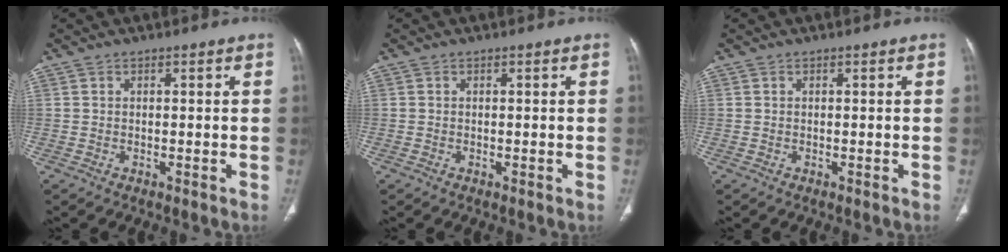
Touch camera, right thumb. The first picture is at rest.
{"total": 0.0}
{"total": 0.0}